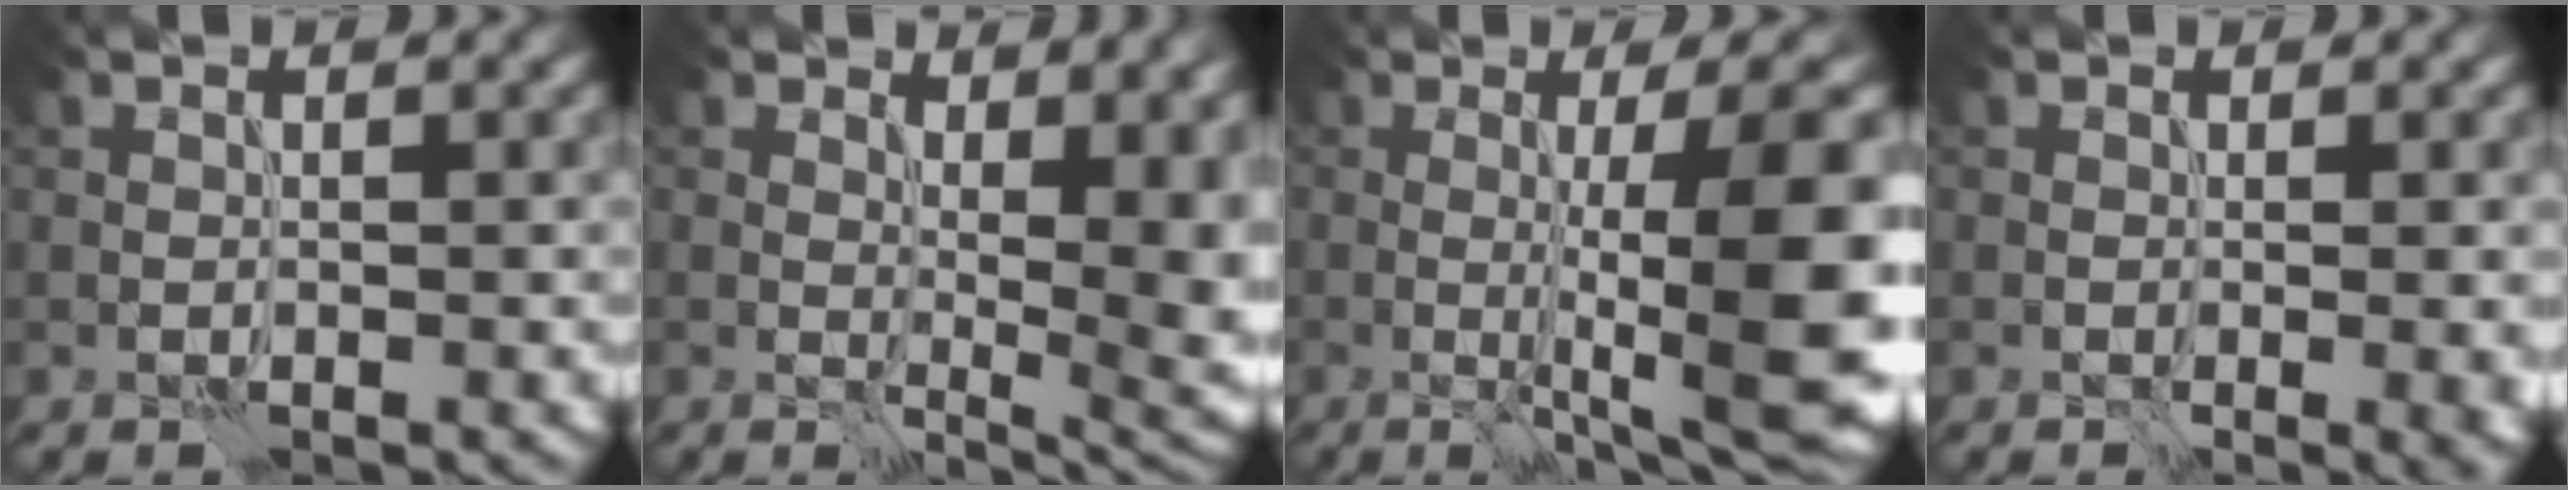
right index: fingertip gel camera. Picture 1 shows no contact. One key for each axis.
{"total": 11.1, "fx": 3.5, "fy": 5.2, "fz": 9.2, "tx": -0.088, "ty": 0.029, "tz": 0.054}
{"total": 12.1, "fx": -0.9, "fy": 2.9, "fz": 11.7, "tx": -0.137, "ty": 0.005, "tz": -0.006}
{"total": 3.3, "fx": -0.2, "fy": 1.4, "fz": 3.0, "tx": -0.013, "ty": 0.000, "tz": 0.001}